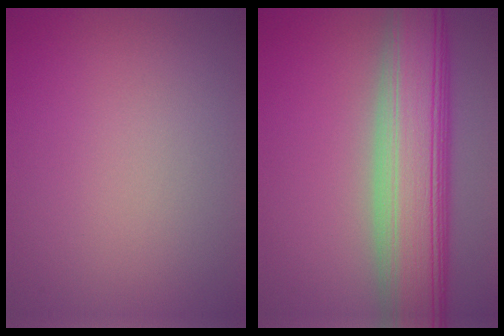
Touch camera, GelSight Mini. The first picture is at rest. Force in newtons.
{"total": 10.6, "press": 10.6, "slide": 0.7}